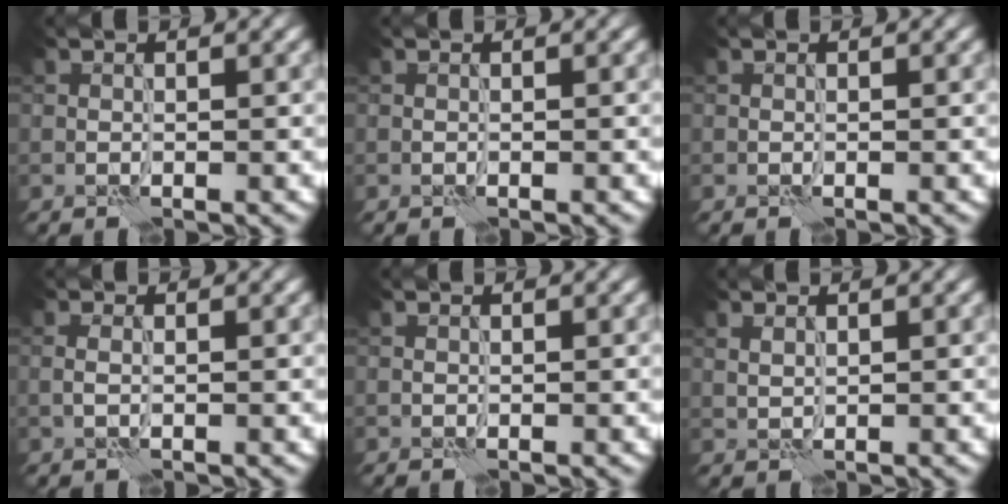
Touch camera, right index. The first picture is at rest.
{"total": 0.0}
{"total": 0.0}
{"total": 0.8, "force": [-0.1, 0.3, 0.7], "torque": [-0.016, -0.005, 0.000]}
{"total": 0.0}
{"total": 0.7, "force": [0.5, 0.3, 0.3], "torque": [-0.016, 0.000, 0.015]}